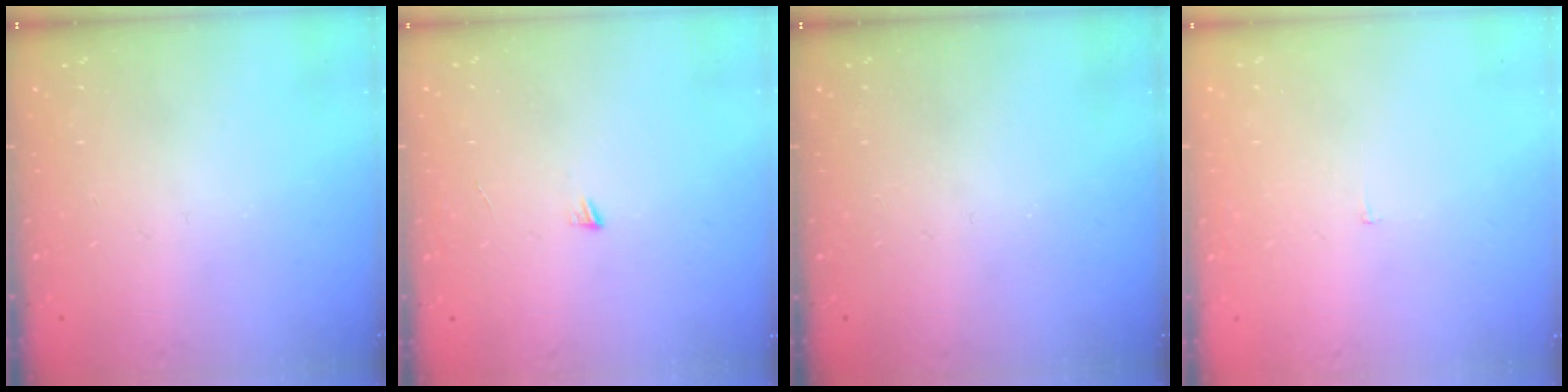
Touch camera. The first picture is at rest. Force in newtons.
{"total": 3.1, "press": 3.1, "slide": 0.3}
{"total": 0.0}
{"total": 1.9, "press": 1.9, "slide": 0.1}